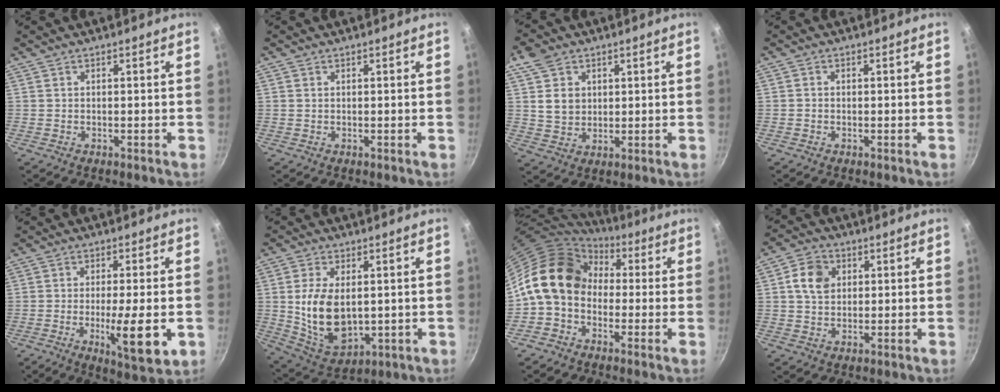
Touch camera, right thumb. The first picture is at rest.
{"total": 0.5, "force": [0.2, 0.4, 0.2], "torque": [-0.006, 0.002, 0.002]}
{"total": 7.4, "force": [2.4, 6.0, 3.7], "torque": [-0.041, -0.010, 0.044]}
{"total": 0.7, "force": [-0.2, 0.6, 0.3], "torque": [-0.005, 0.003, -0.004]}
{"total": 10.6, "force": [-2.5, 2.2, 10.1], "torque": [-0.153, -0.007, -0.035]}
{"total": 13.4, "force": [1.0, 8.0, 10.7], "torque": [-0.184, -0.016, 0.039]}
{"total": 14.3, "force": [1.3, 11.3, 8.6], "torque": [-0.121, 0.035, 0.000]}
{"total": 6.8, "force": [1.8, 5.4, 3.7], "torque": [-0.049, 0.006, 0.025]}